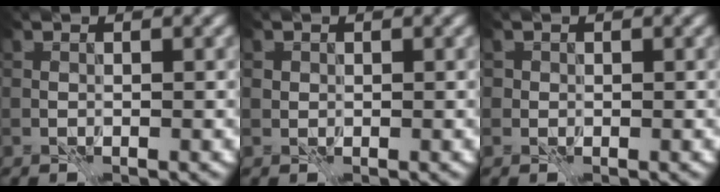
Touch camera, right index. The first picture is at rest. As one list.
[{"total": 0.6, "force": [0.1, 0.6, -0.1], "torque": [0.002, 0.001, 0.000]}, {"total": 0.6, "force": [-0.1, 0.6, -0.1], "torque": [0.003, 0.002, -0.003]}]